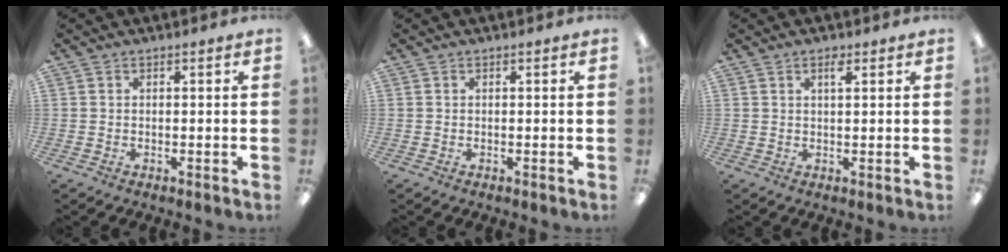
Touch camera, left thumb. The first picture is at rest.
{"total": 0.0}
{"total": 2.1, "force": [1.4, 0.6, 1.5], "torque": [-0.026, -0.001, 0.022]}